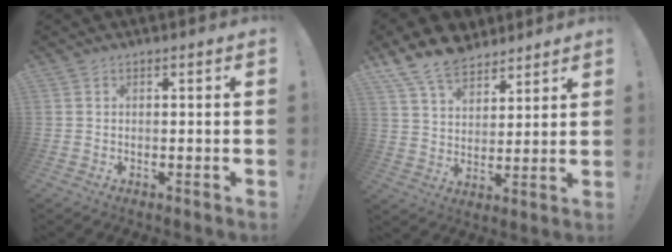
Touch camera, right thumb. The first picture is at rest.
{"total": 11.3, "force": [9.0, 5.7, 3.7], "torque": [-0.082, -0.054, 0.175]}